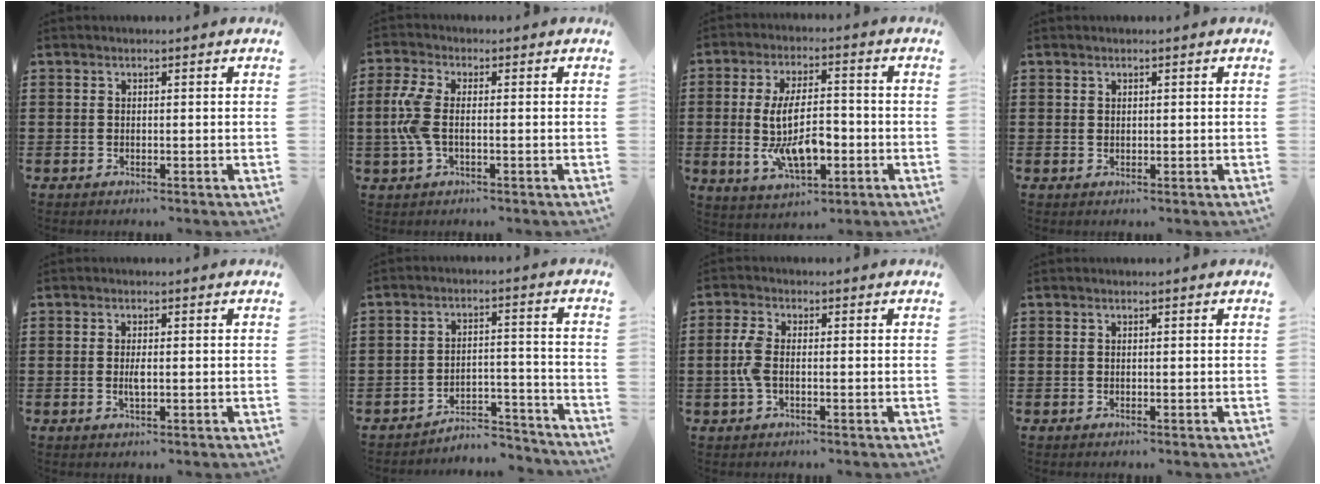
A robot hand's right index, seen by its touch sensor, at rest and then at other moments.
{"total": 5.9, "force": [-0.5, 2.8, 5.2], "torque": [-0.135, -0.007, -0.018]}
{"total": 10.5, "force": [-2.0, 4.6, 9.2], "torque": [-0.189, -0.006, -0.039]}
{"total": 0.7, "force": [0.5, 0.5, 0.2], "torque": [-0.004, 0.002, 0.010]}
{"total": 1.9, "force": [-0.2, 0.5, 1.8], "torque": [-0.041, -0.005, -0.006]}
{"total": 4.8, "force": [-4.6, 1.0, 1.0], "torque": [-0.018, 0.010, -0.094]}
{"total": 3.9, "force": [-0.5, 1.8, 3.5], "torque": [-0.092, -0.006, -0.018]}
{"total": 0.0}